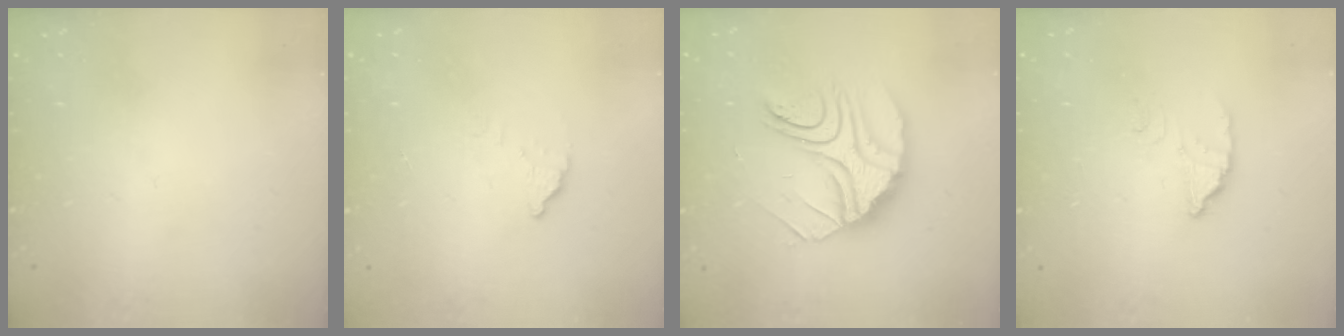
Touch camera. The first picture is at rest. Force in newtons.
{"total": 2.8, "press": 2.8, "slide": 0.1}
{"total": 13.7, "press": 13.6, "slide": 1.3}
{"total": 2.8, "press": 2.8, "slide": 0.2}